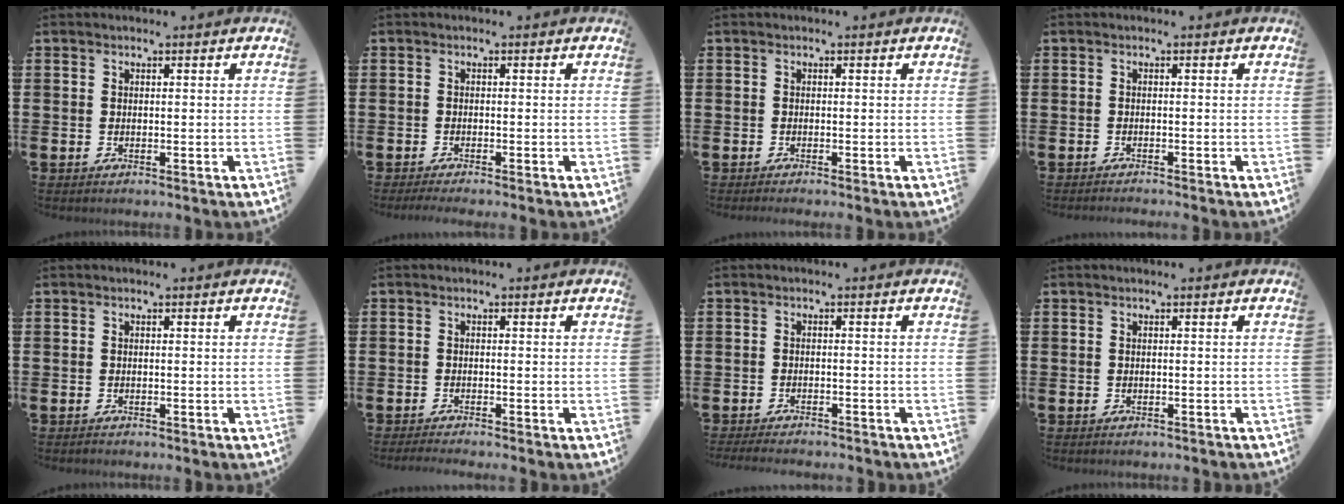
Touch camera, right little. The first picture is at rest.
{"total": 0.7, "force": [-0.5, -0.1, 0.5], "torque": [-0.006, -0.002, -0.011]}
{"total": 0.0}
{"total": 0.6, "force": [-0.6, -0.2, 0.0], "torque": [0.001, -0.002, -0.012]}
{"total": 0.0}
{"total": 0.8, "force": [-0.7, -0.1, 0.4], "torque": [-0.005, -0.002, -0.014]}
{"total": 1.4, "force": [-1.4, 0.0, 0.2], "torque": [-0.006, 0.001, -0.029]}
{"total": 0.0}